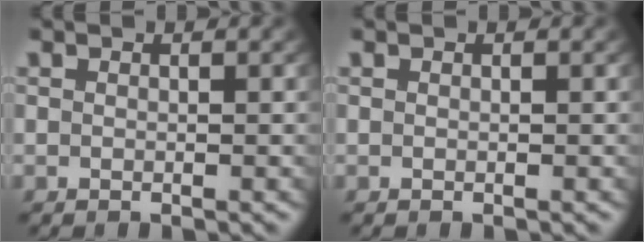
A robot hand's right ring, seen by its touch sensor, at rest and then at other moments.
{"total": 0.0}